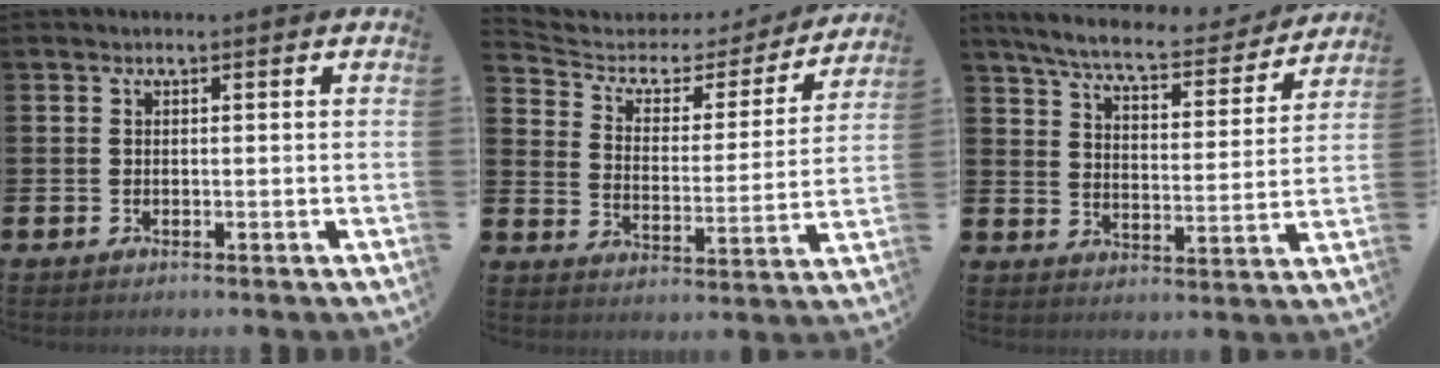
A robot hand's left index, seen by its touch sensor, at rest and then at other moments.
{"total": 5.1, "force": [4.2, 2.6, 1.5], "torque": [-0.057, -0.034, 0.061]}
{"total": 7.5, "force": [6.9, 0.8, 2.7], "torque": [-0.078, -0.047, 0.116]}